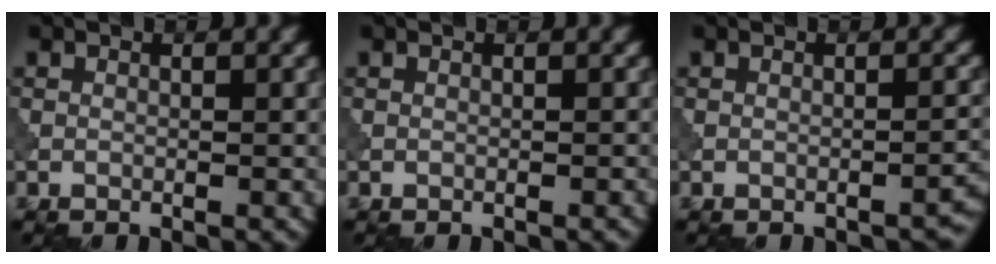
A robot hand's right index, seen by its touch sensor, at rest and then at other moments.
{"total": 0.0}
{"total": 1.4, "force": [-1.2, 0.3, 0.6], "torque": [-0.005, 0.003, -0.016]}